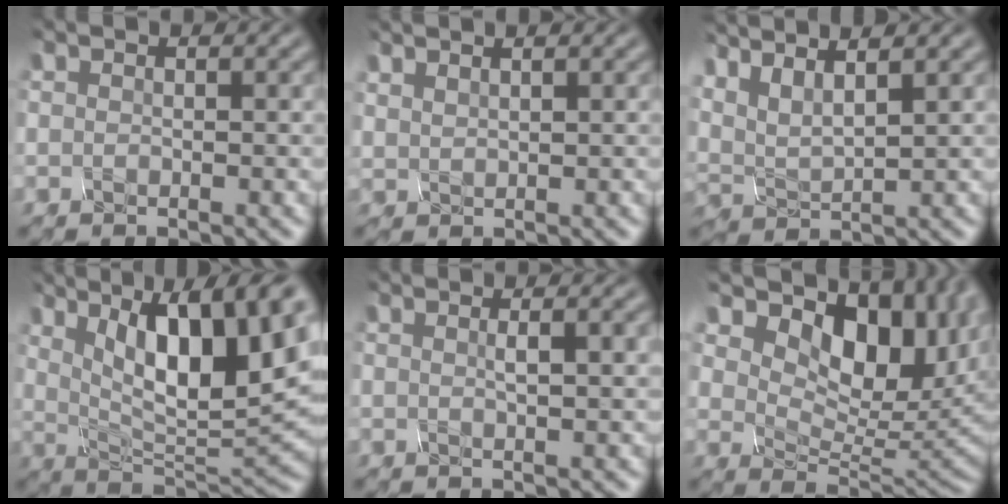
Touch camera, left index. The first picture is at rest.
{"total": 1.0, "force": [0.9, 0.2, 0.5], "torque": [-0.010, 0.006, 0.018]}
{"total": 4.5, "force": [2.9, 1.3, 3.2], "torque": [-0.088, 0.009, 0.066]}
{"total": 11.7, "force": [4.1, 3.6, 10.3], "torque": [-0.159, -0.003, 0.084]}
{"total": 2.5, "force": [0.1, 0.8, 2.4], "torque": [-0.034, 0.008, 0.006]}
{"total": 11.0, "force": [4.5, 6.4, 7.8], "torque": [-0.129, -0.006, 0.093]}